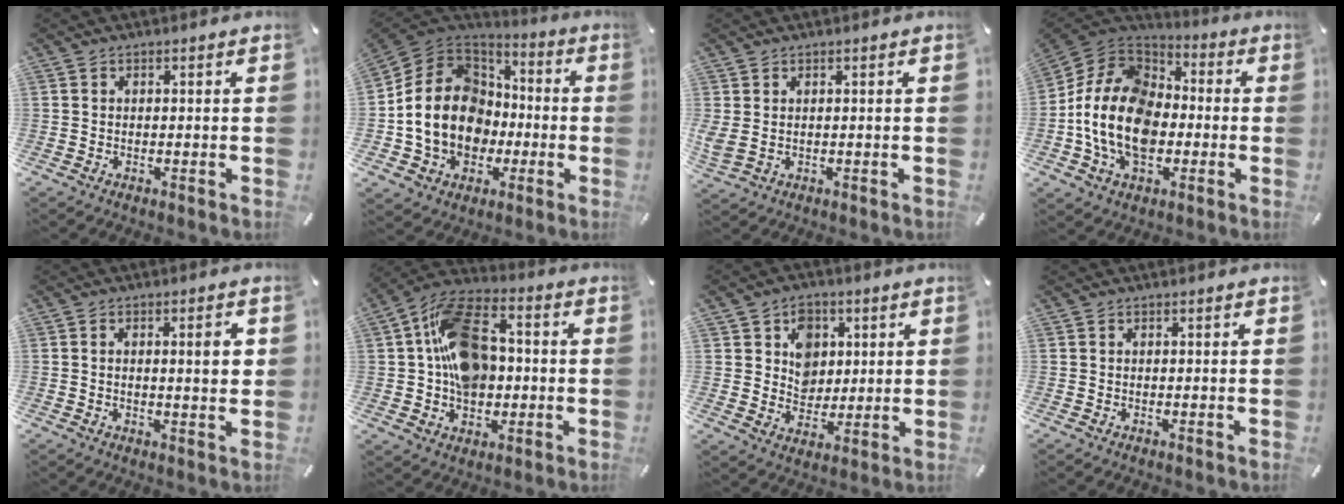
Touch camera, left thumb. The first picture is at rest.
{"total": 16.8, "force": [-2.8, 14.2, 8.5], "torque": [-0.195, 0.018, -0.047]}
{"total": 2.3, "force": [0.6, 1.4, 1.8], "torque": [-0.044, -0.004, 0.011]}
{"total": 17.2, "force": [-4.7, 12.5, 10.9], "torque": [-0.256, 0.027, -0.090]}
{"total": 5.0, "force": [0.9, 1.3, 4.7], "torque": [-0.064, -0.006, 0.007]}
{"total": 17.1, "force": [0.6, 12.7, 11.5], "torque": [-0.205, 0.023, 0.014]}
{"total": 8.3, "force": [2.8, 7.3, 2.7], "torque": [-0.033, -0.009, 0.047]}
{"total": 0.0}